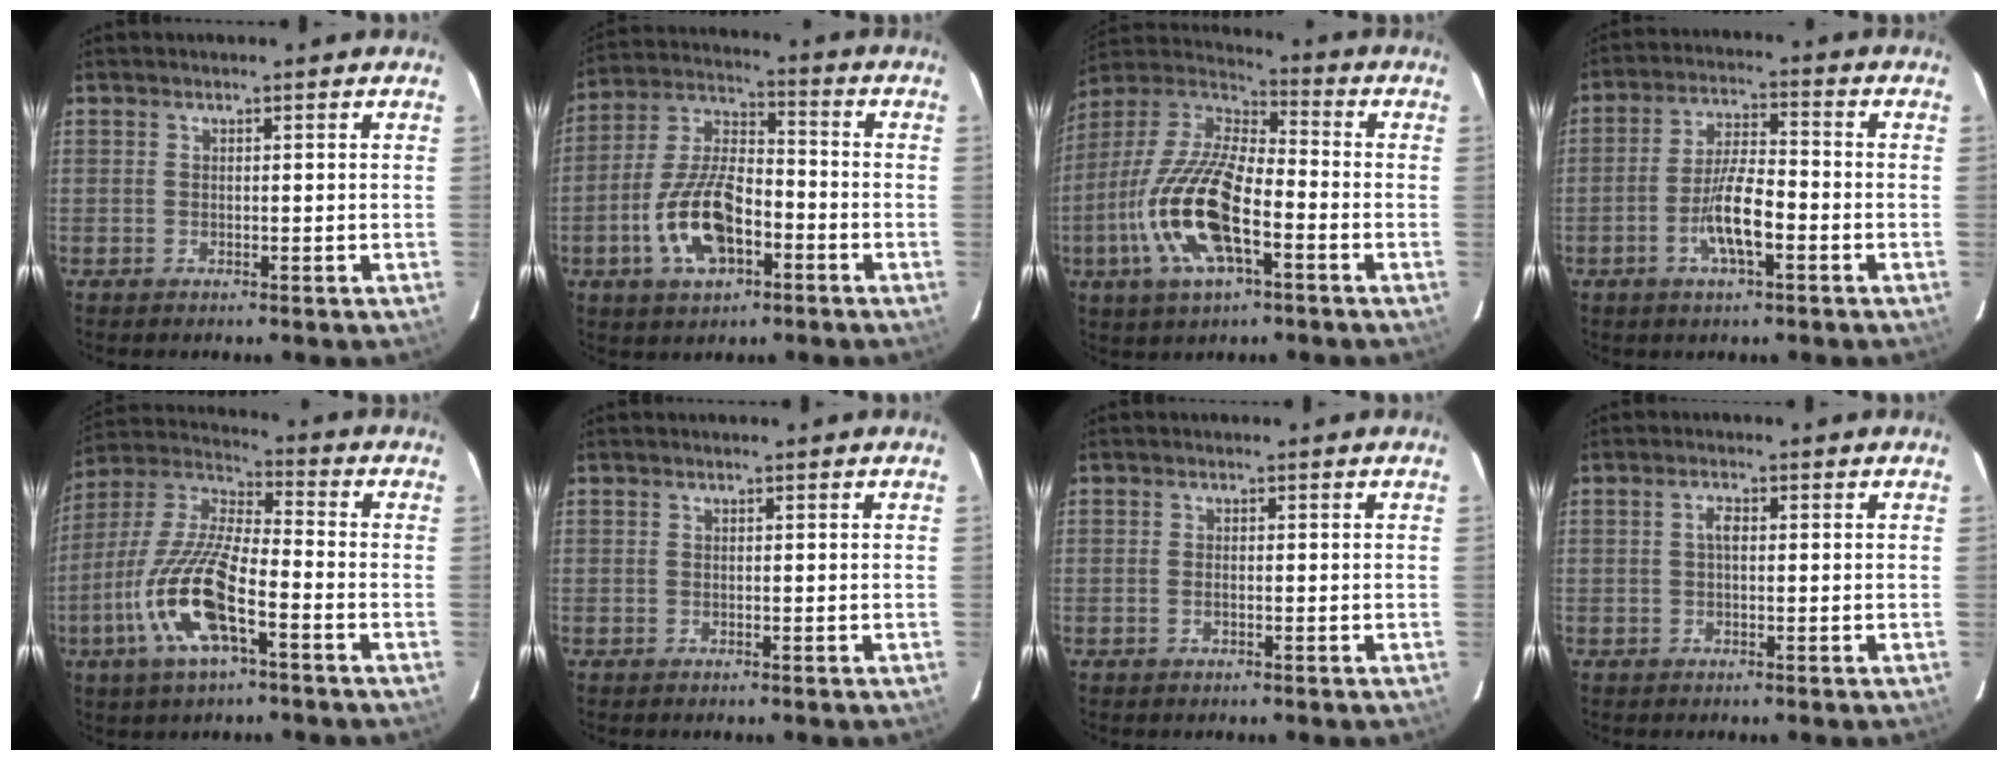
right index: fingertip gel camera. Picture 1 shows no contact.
{"total": 13.9, "force": [-5.4, 6.7, 11.0], "torque": [-0.229, 0.009, -0.095]}
{"total": 19.0, "force": [-6.6, 7.0, 16.3], "torque": [-0.343, -0.015, -0.133]}
{"total": 8.2, "force": [-3.4, 2.0, 7.2], "torque": [-0.145, 0.000, -0.060]}
{"total": 16.6, "force": [-7.0, 4.6, 14.3], "torque": [-0.300, -0.014, -0.142]}
{"total": 0.0}
{"total": 1.1, "force": [-0.5, 0.6, 0.8], "torque": [-0.017, 0.001, -0.008]}
{"total": 1.7, "force": [0.1, 0.8, 1.5], "torque": [-0.030, 0.007, 0.000]}